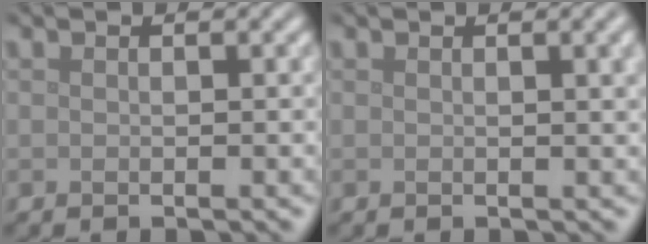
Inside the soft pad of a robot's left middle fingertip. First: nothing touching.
{"total": 2.6, "force": [0.8, 0.9, 2.3], "torque": [-0.019, 0.004, 0.011]}